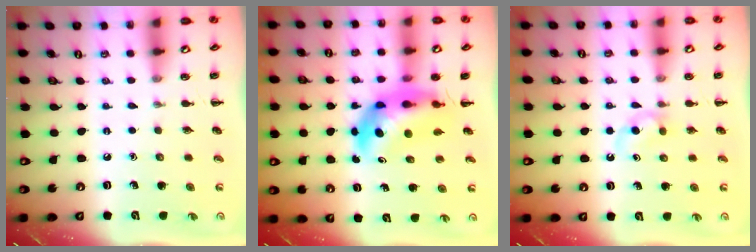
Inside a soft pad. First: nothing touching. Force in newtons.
{"total": 8.0, "press": 7.7, "slide": 2.0}
{"total": 3.7, "press": 3.5, "slide": 1.1}